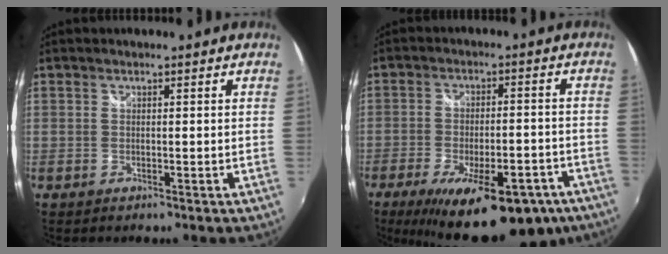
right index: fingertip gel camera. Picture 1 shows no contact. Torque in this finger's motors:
{"motor_torque": [1.96, -0.18, 1.05, 0.21]}